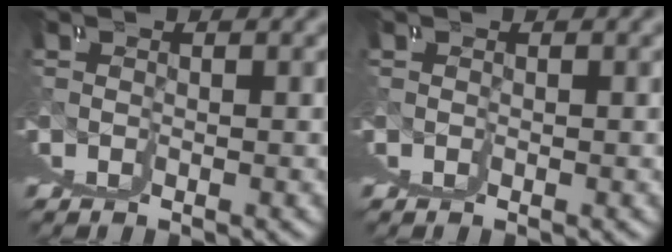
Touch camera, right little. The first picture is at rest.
{"total": 0.0}